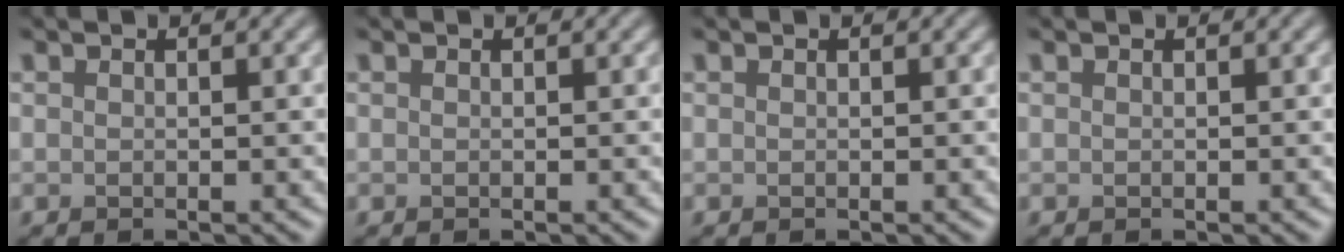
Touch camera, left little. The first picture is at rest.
{"total": 0.0}
{"total": 0.0}
{"total": 0.0}